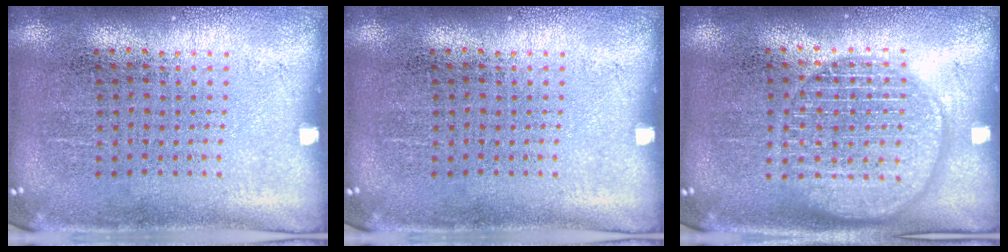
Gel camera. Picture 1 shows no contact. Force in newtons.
{"total": 0.0}
{"total": 2.1, "press": 2.1, "slide": 0.3}